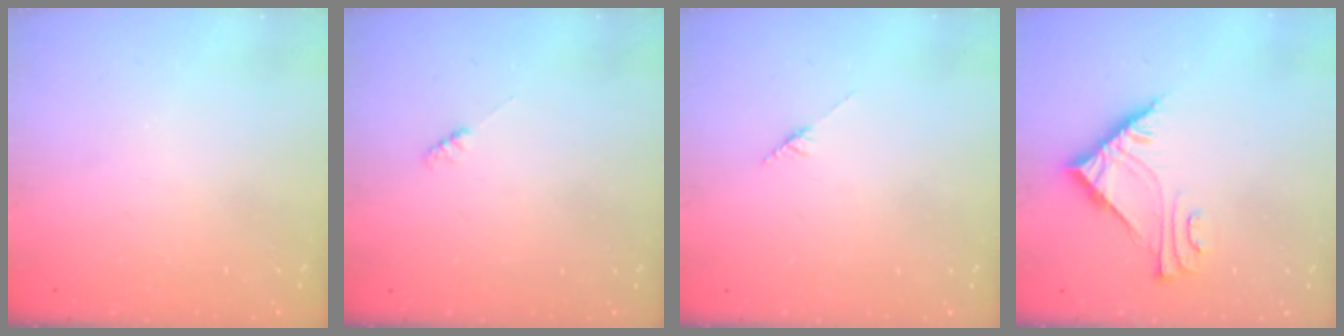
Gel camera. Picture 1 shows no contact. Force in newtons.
{"total": 1.9, "press": 1.9, "slide": 0.3}
{"total": 2.8, "press": 2.8, "slide": 0.4}
{"total": 7.7, "press": 7.7, "slide": 0.3}